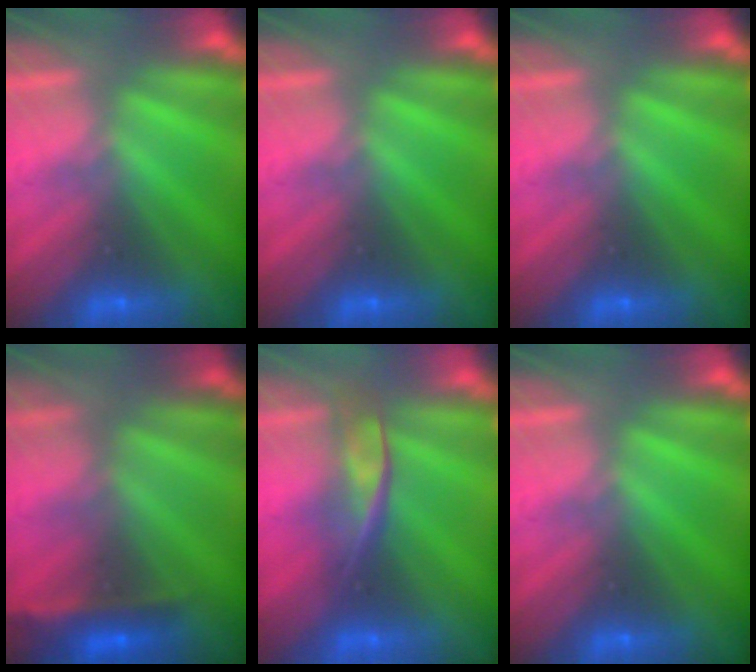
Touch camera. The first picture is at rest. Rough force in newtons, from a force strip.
{"total": 0.0}
{"total": 0.0}
{"total": 2.4}
{"total": 2.4}
{"total": 0.0}